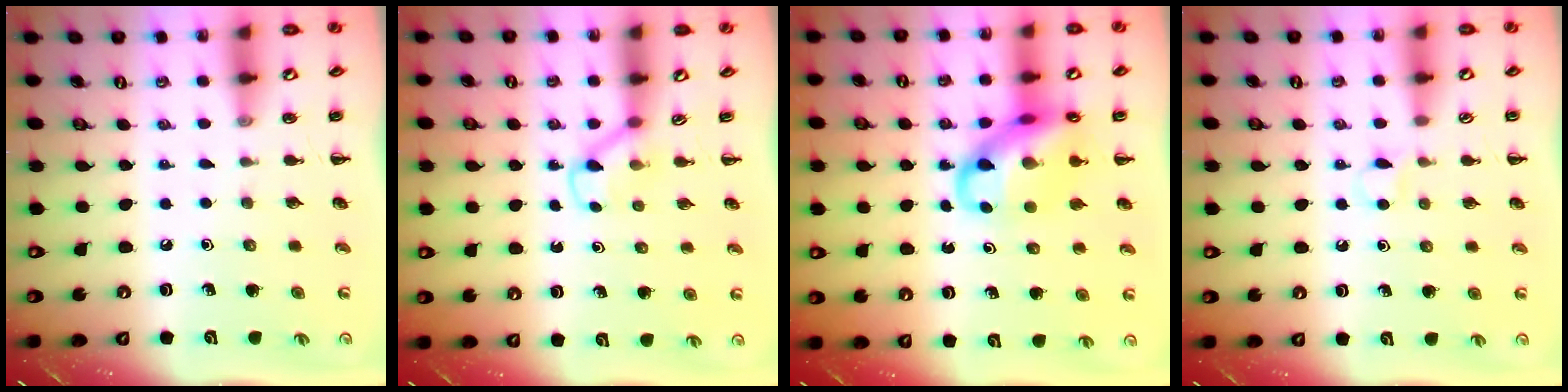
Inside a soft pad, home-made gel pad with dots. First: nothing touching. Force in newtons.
{"total": 2.9, "press": 2.7, "slide": 1.2}
{"total": 13.7, "press": 13.2, "slide": 3.8}
{"total": 3.2, "press": 3.0, "slide": 1.1}